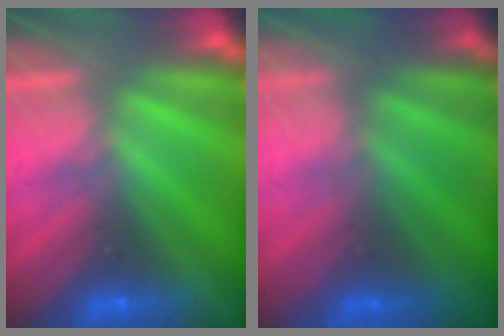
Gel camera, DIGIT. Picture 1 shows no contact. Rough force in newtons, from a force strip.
{"total": 2.9}